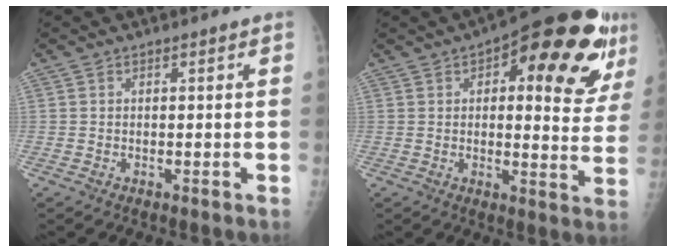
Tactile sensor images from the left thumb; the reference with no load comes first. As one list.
[{"total": 21.9, "force": [9.6, 8.2, 17.8], "torque": [-0.198, -0.010, 0.123]}]